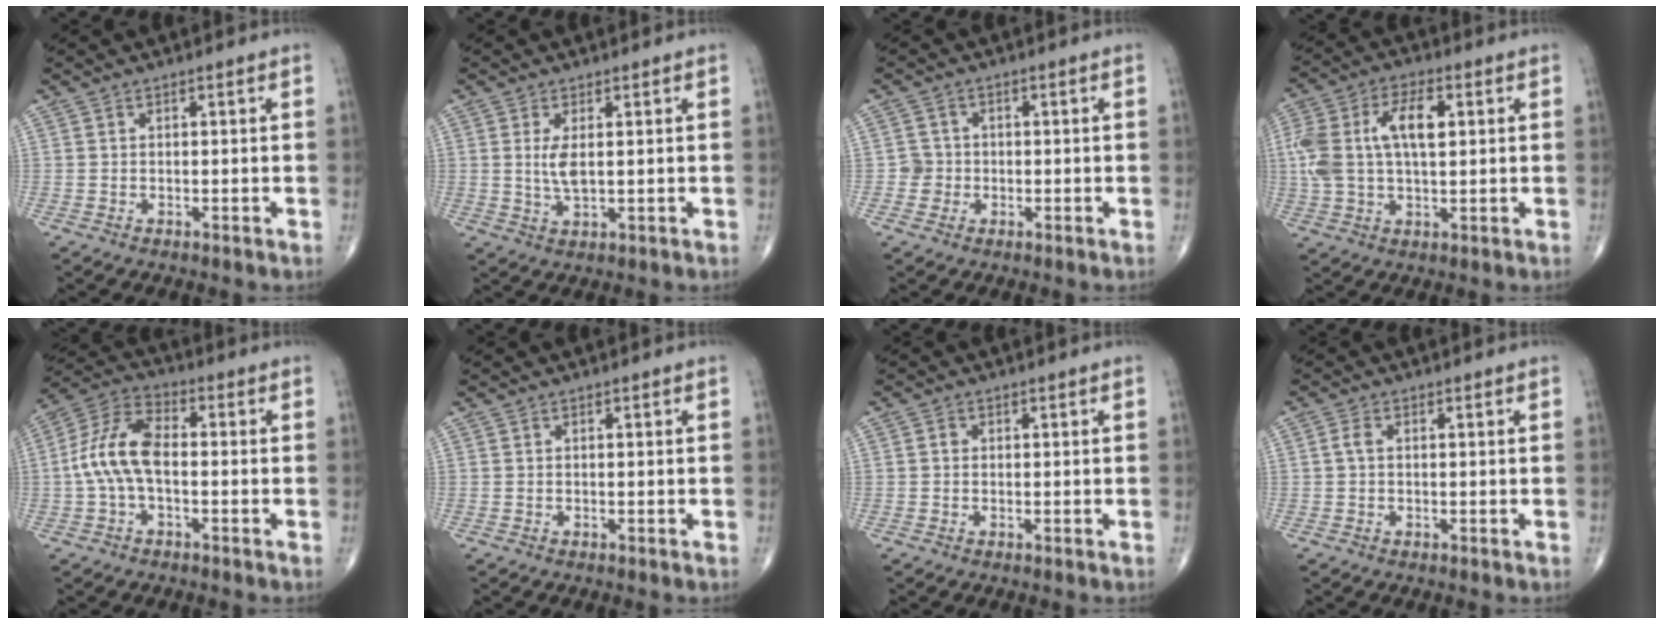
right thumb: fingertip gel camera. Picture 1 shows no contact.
{"total": 3.8, "force": [0.7, 1.4, 3.5], "torque": [-0.075, -0.012, 0.019]}
{"total": 2.7, "force": [-0.6, 2.6, 0.1], "torque": [0.018, 0.009, -0.014]}
{"total": 13.8, "force": [2.4, 7.2, 11.6], "torque": [-0.244, 0.020, 0.046]}
{"total": 10.8, "force": [-0.9, 5.7, 9.1], "torque": [-0.190, 0.035, -0.025]}
{"total": 0.0}
{"total": 0.9, "force": [0.1, 0.9, 0.4], "torque": [-0.003, 0.002, -0.001]}
{"total": 1.7, "force": [0.1, 1.1, 1.3], "torque": [-0.025, 0.005, 0.001]}